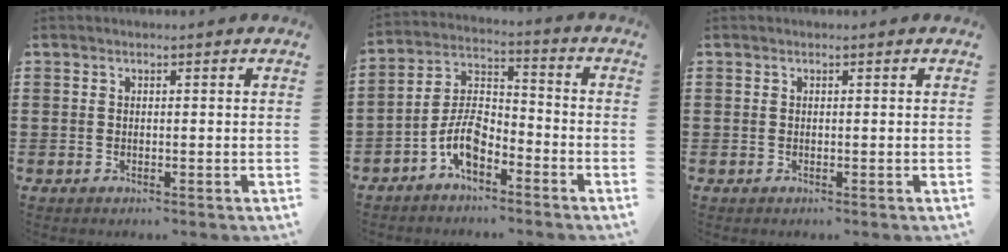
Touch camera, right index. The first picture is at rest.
{"total": 7.0, "force": [-4.2, 3.2, 4.6], "torque": [-0.107, 0.006, -0.084]}
{"total": 0.0}